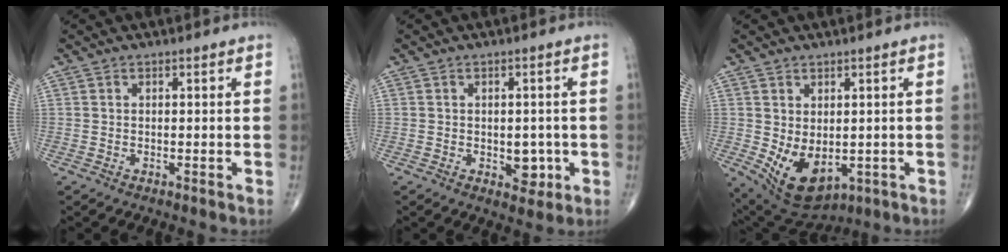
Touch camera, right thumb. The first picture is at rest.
{"total": 4.2, "force": [-0.9, 2.8, 3.0], "torque": [-0.011, 0.001, -0.006]}
{"total": 10.1, "force": [-1.5, 6.2, 7.8], "torque": [-0.119, -0.007, 0.003]}